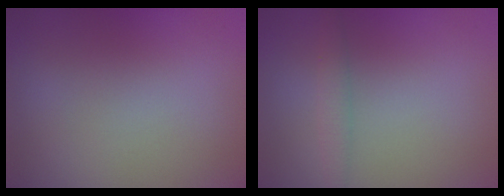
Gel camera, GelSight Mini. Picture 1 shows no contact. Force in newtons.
{"total": 1.5, "press": 1.5, "slide": 0.1}